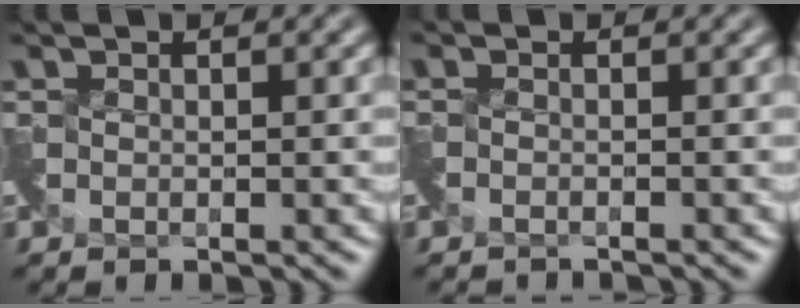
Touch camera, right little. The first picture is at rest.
{"total": 1.7, "force": [-1.6, -0.2, -0.6], "torque": [0.011, -0.018, -0.032]}